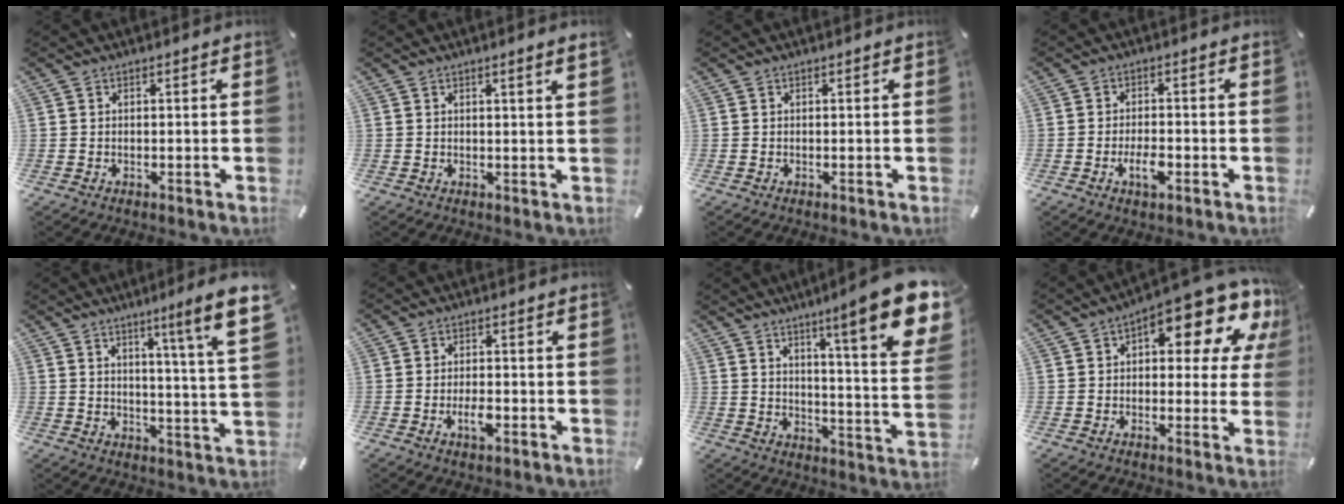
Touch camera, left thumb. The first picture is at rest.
{"total": 1.8, "force": [0.9, -0.1, 1.5], "torque": [-0.028, -0.002, 0.016]}
{"total": 0.0}
{"total": 5.0, "force": [-2.1, 2.2, 3.9], "torque": [-0.075, 0.007, -0.037]}
{"total": 11.4, "force": [6.6, -0.8, 9.2], "torque": [-0.141, -0.043, 0.097]}
{"total": 3.9, "force": [-1.5, 1.7, 3.2], "torque": [-0.067, 0.002, -0.028]}
{"total": 18.1, "force": [10.9, 2.5, 14.2], "torque": [-0.211, -0.079, 0.166]}
{"total": 15.5, "force": [8.3, 6.1, 11.6], "torque": [-0.146, -0.070, 0.131]}